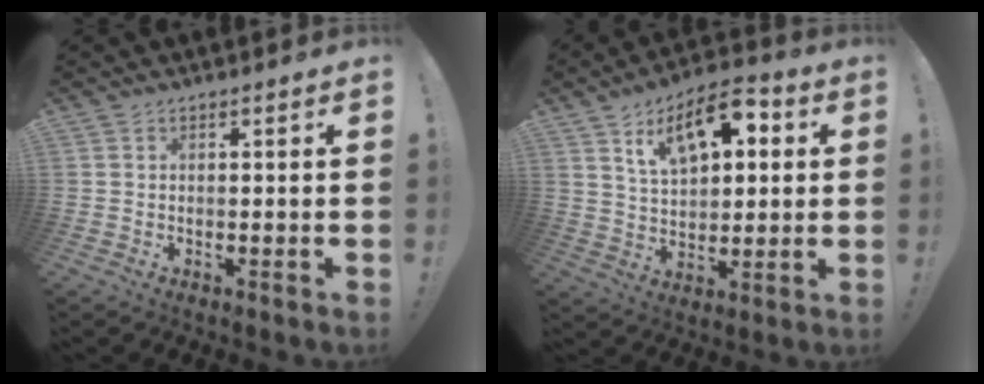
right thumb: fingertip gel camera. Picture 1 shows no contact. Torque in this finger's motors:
{"motor_torque": [0.25, 1.51, 0.80, 0.41, 0.19]}